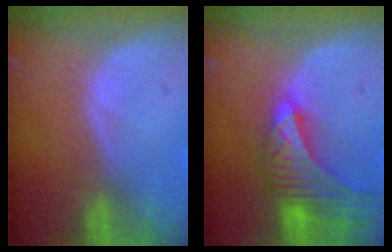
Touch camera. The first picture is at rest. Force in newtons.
{"total": 9.7, "press": 8.6, "slide": 4.5}